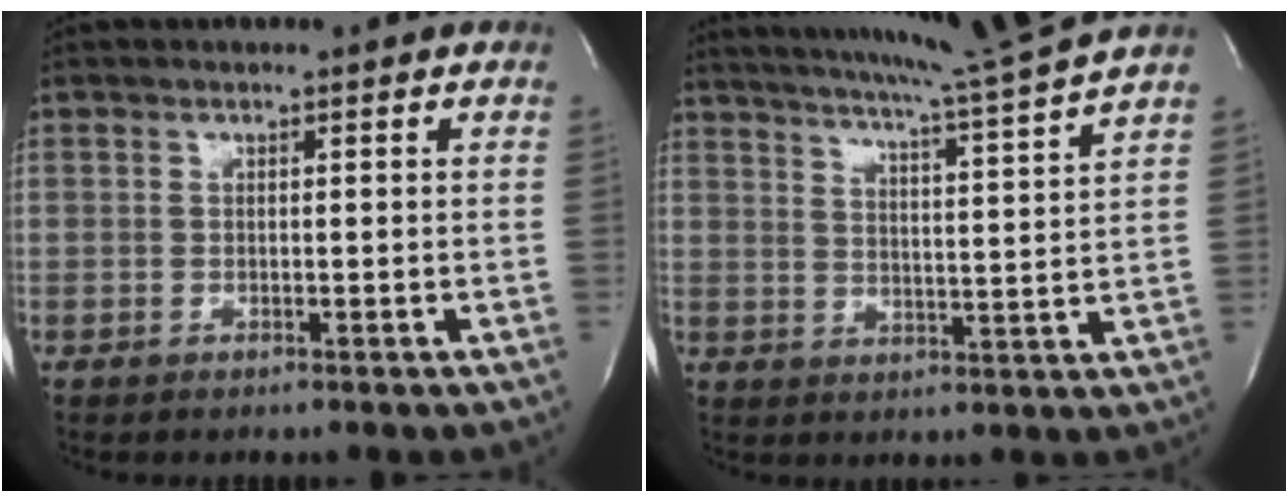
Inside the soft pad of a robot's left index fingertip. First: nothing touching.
{"total": 15.8, "force": [14.0, -2.8, 6.6], "torque": [-0.117, -0.044, 0.195]}